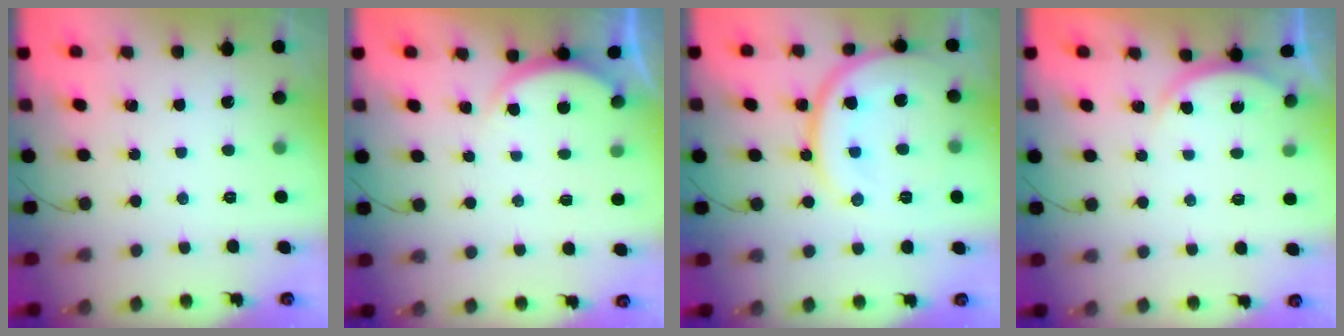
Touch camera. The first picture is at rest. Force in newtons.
{"total": 3.0, "press": 2.9, "slide": 0.5}
{"total": 15.7, "press": 15.6, "slide": 1.5}
{"total": 2.4, "press": 2.4, "slide": 0.3}